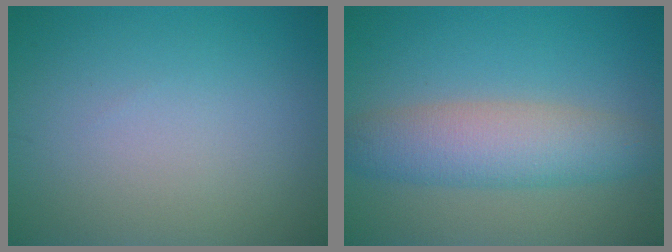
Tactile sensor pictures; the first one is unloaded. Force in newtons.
{"total": 5.1, "press": 5.1, "slide": 0.3}